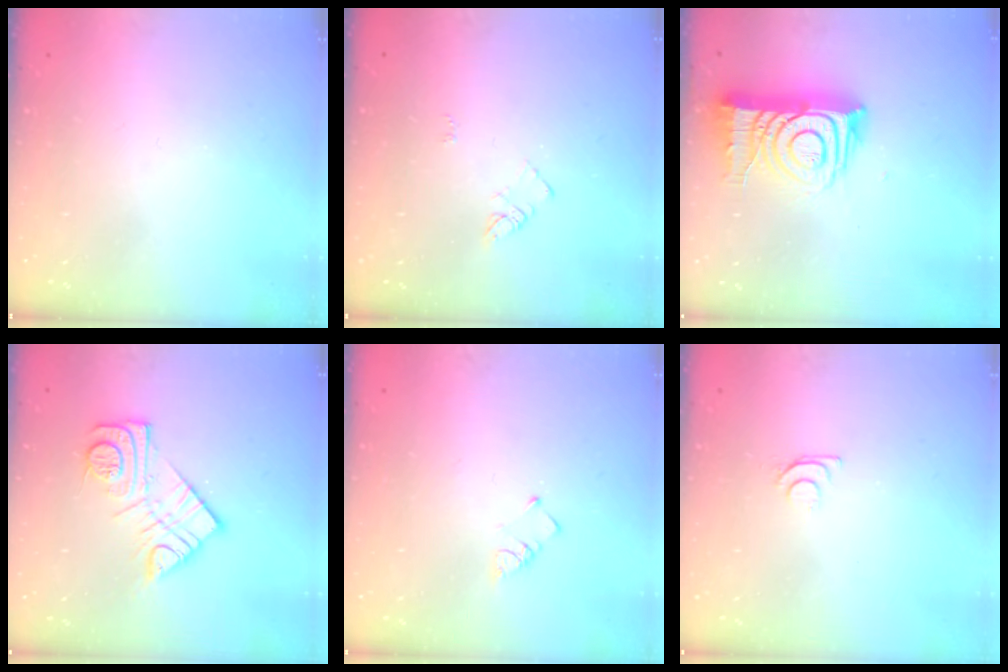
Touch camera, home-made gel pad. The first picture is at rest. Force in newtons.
{"total": 3.8, "press": 3.8, "slide": 0.4}
{"total": 14.2, "press": 14.2, "slide": 1.2}
{"total": 12.3, "press": 12.2, "slide": 0.8}
{"total": 1.9, "press": 1.9, "slide": 0.3}
{"total": 4.3, "press": 4.2, "slide": 0.5}